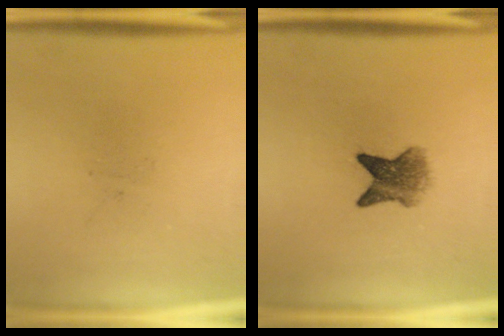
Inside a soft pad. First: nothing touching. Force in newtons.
{"total": 5.0}